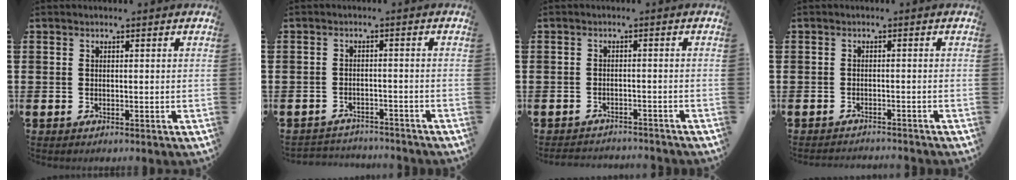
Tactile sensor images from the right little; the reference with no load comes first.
{"total": 2.2, "force": [-2.2, 0.1, -0.2], "torque": [-0.003, 0.002, -0.049]}
{"total": 1.7, "force": [-1.7, 0.0, -0.1], "torque": [-0.003, 0.001, -0.037]}
{"total": 1.2, "force": [-1.1, -0.1, -0.1], "torque": [-0.001, 0.002, -0.024]}